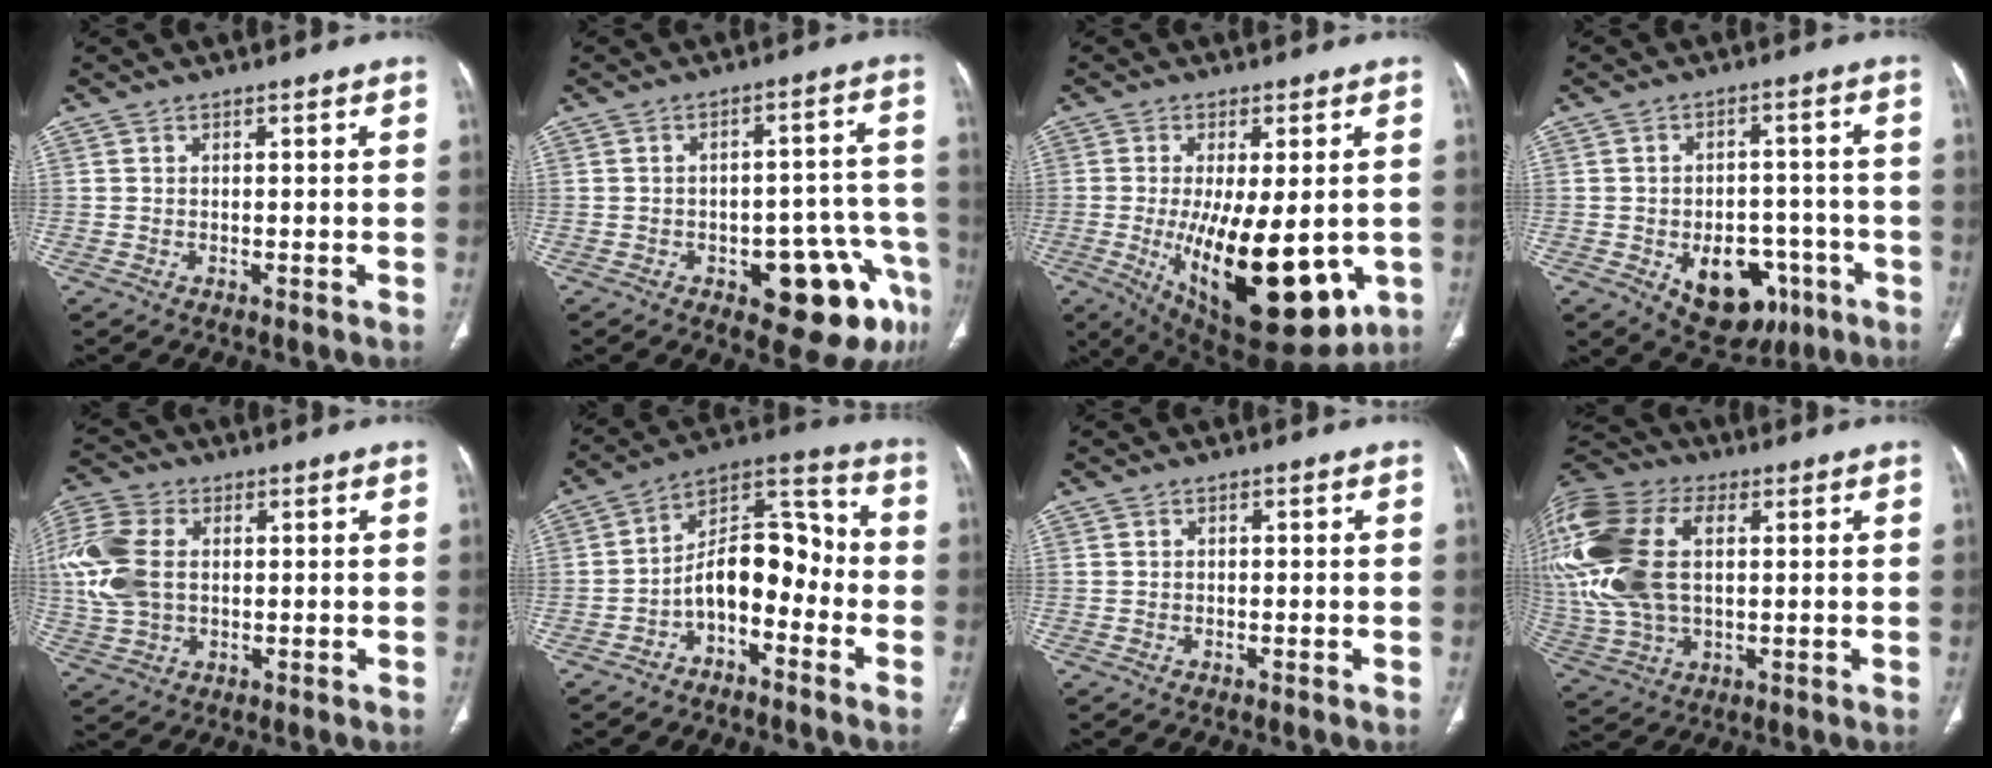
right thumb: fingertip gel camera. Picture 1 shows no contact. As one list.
[{"total": 14.4, "force": [-6.8, 6.0, 11.2], "torque": [-0.089, 0.049, -0.073]}, {"total": 20.8, "force": [-4.5, 8.3, 18.6], "torque": [-0.277, -0.030, -0.039]}, {"total": 13.7, "force": [-5.5, 9.0, 8.8], "torque": [-0.085, 0.030, -0.062]}, {"total": 14.3, "force": [1.6, 9.8, 10.3], "torque": [-0.253, 0.011, 0.032]}, {"total": 12.3, "force": [-3.9, 7.0, 9.3], "torque": [-0.122, 0.078, -0.075]}, {"total": 0.0}, {"total": 26.3, "force": [5.1, 15.9, 20.3], "torque": [-0.506, 0.025, 0.099]}]